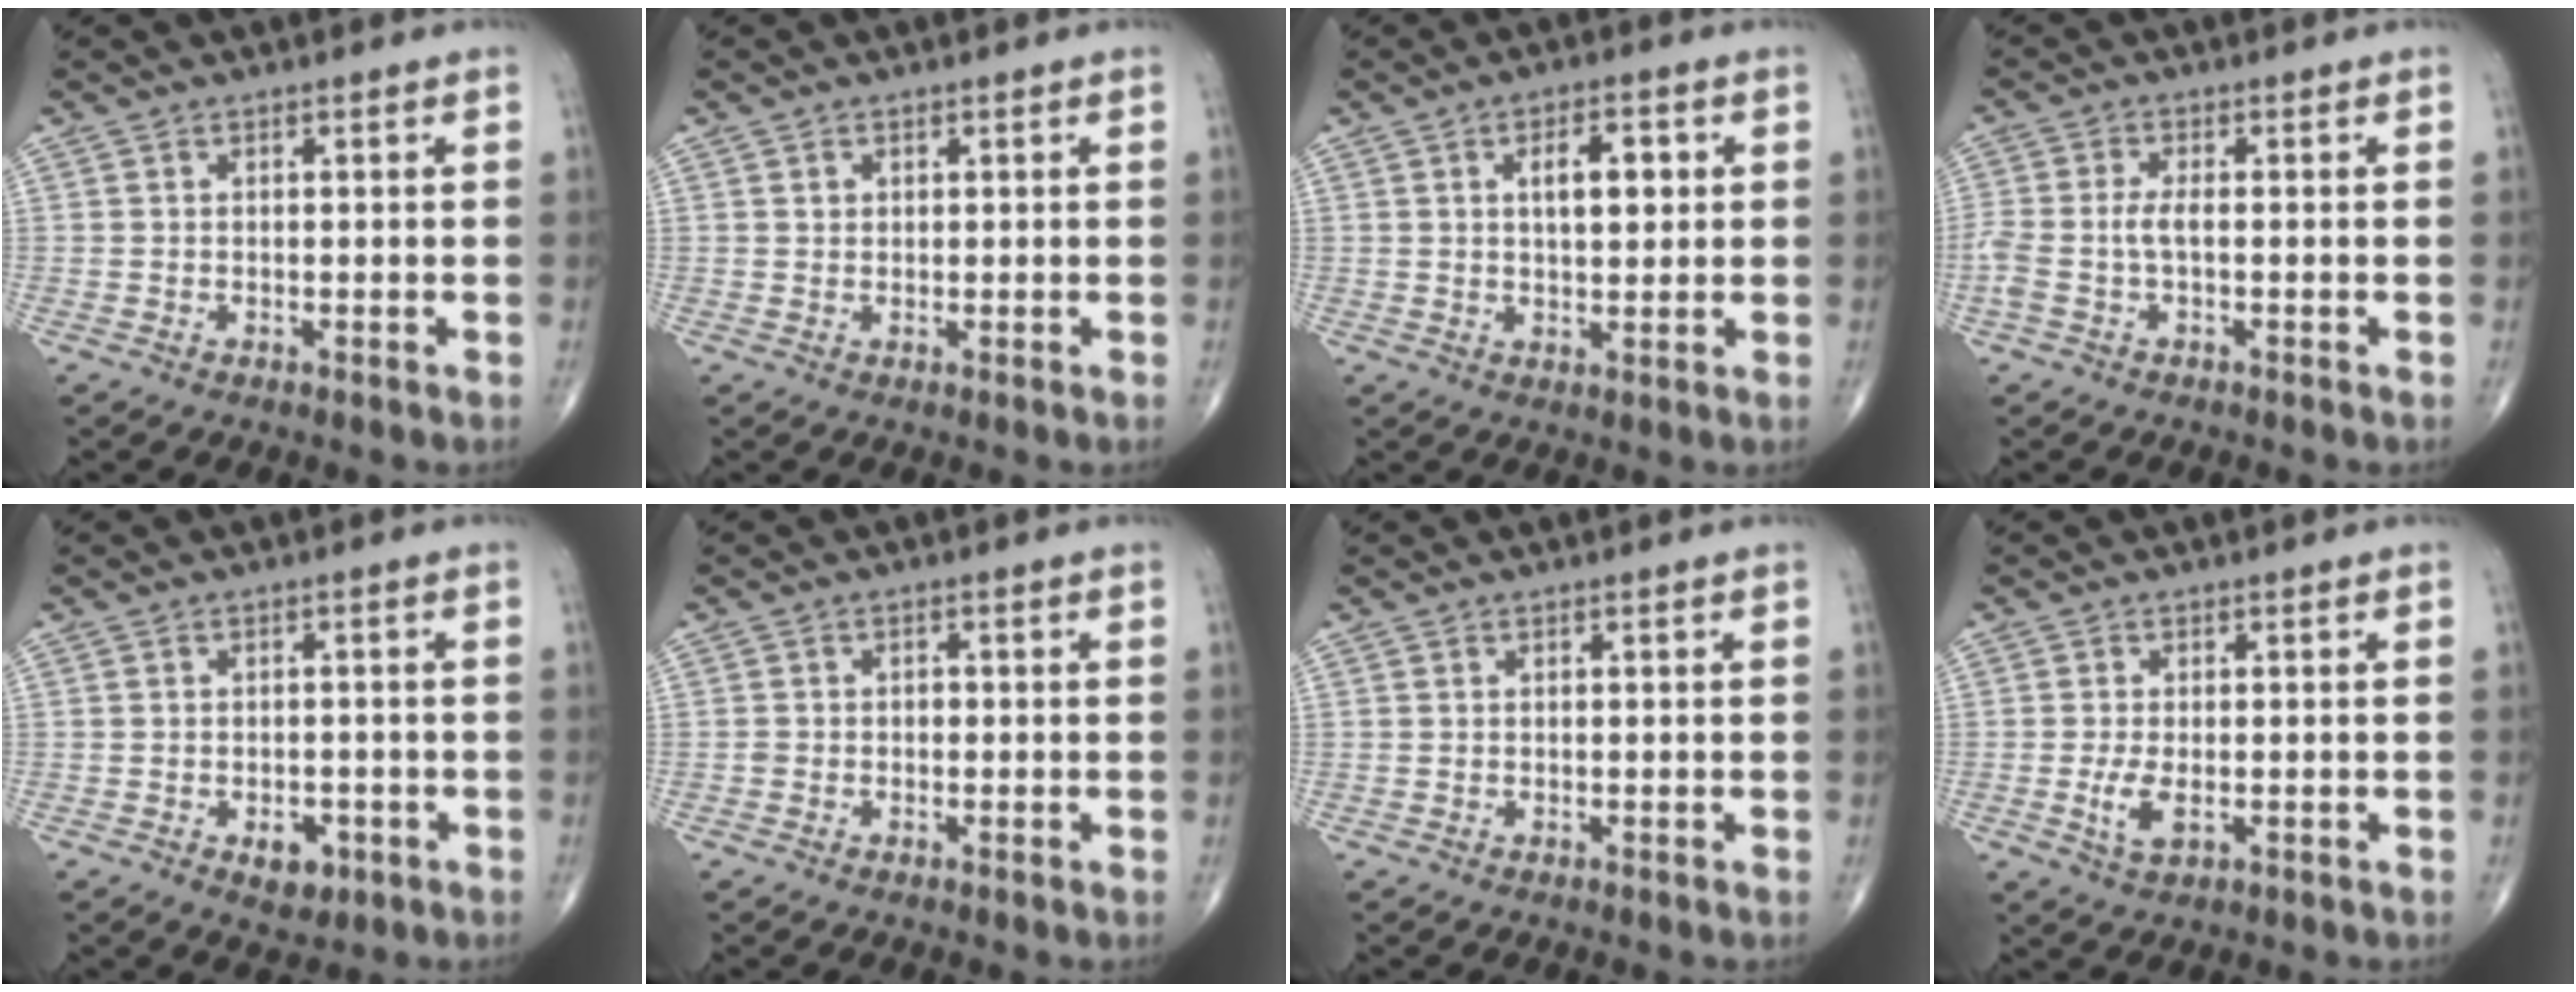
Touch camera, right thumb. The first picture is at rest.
{"total": 1.2, "force": [0.5, 1.0, 0.4], "torque": [0.000, -0.002, 0.008]}
{"total": 6.5, "force": [1.6, 3.1, 5.5], "torque": [-0.071, -0.003, 0.026]}
{"total": 4.0, "force": [-0.8, 1.4, 3.6], "torque": [-0.102, 0.009, -0.017]}
{"total": 4.1, "force": [-1.8, 2.6, 2.6], "torque": [-0.022, 0.004, -0.019]}
{"total": 1.2, "force": [-0.4, 1.0, 0.6], "torque": [-0.006, 0.006, -0.006]}
{"total": 0.0}
{"total": 3.9, "force": [-0.8, 1.8, 3.4], "torque": [-0.072, -0.008, -0.014]}